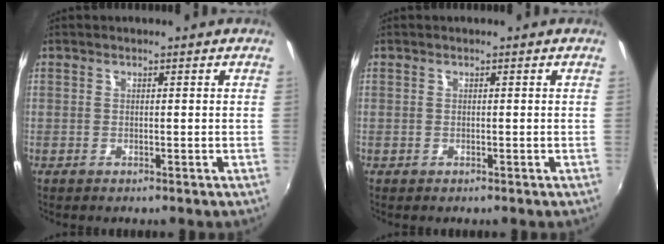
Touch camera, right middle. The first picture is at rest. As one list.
[{"total": 0.0}]